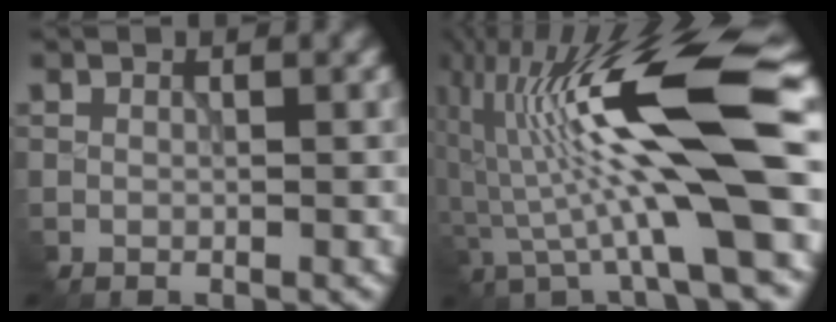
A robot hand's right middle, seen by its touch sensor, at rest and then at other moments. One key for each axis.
{"total": 12.7, "fx": -0.4, "fy": 2.1, "fz": 12.5, "tx": -0.229, "ty": 0.027, "tz": -0.005}